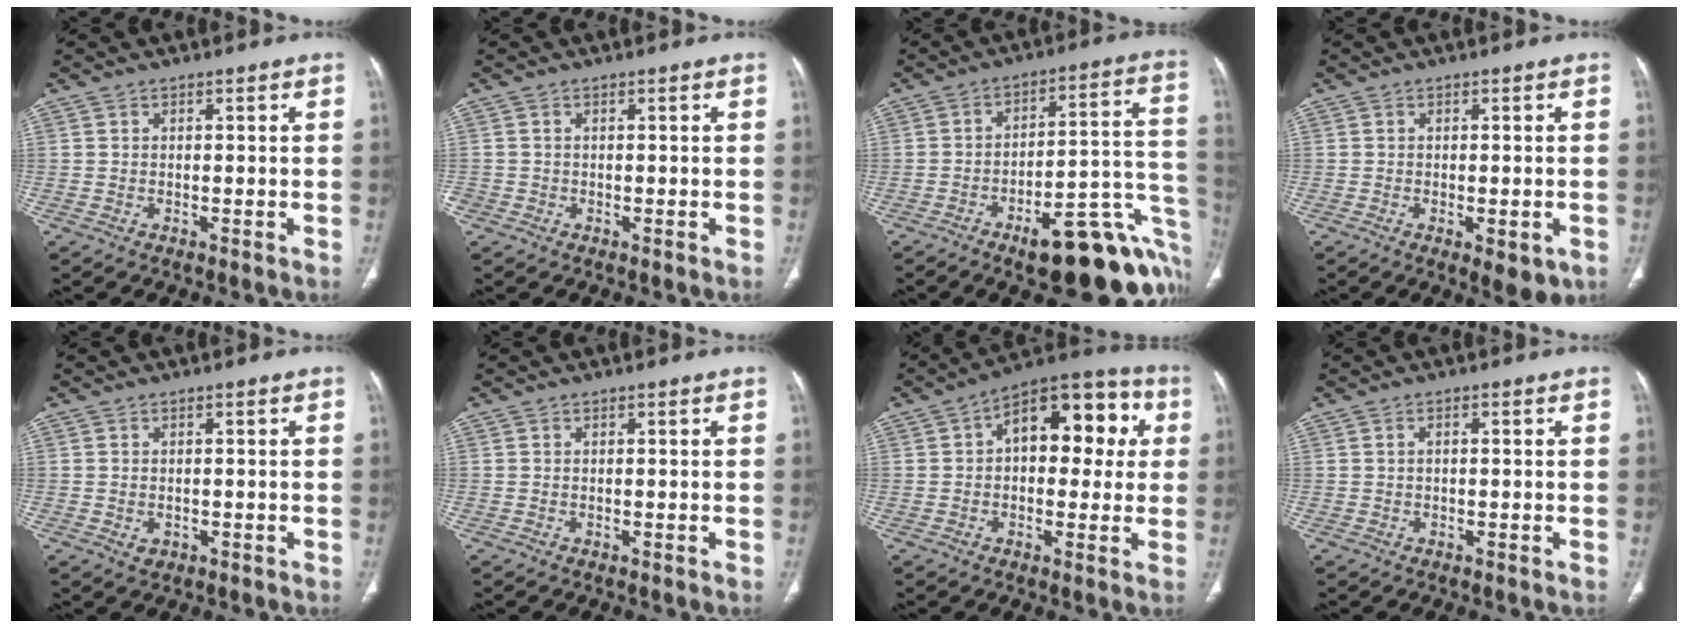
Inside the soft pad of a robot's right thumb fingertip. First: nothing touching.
{"total": 1.4, "force": [-0.5, 1.2, 0.4], "torque": [-0.005, 0.004, -0.009]}
{"total": 23.2, "force": [-10.8, 7.9, 19.0], "torque": [-0.161, 0.076, -0.140]}
{"total": 5.8, "force": [-2.3, 2.3, 4.8], "torque": [-0.059, 0.000, -0.022]}
{"total": 1.7, "force": [-0.5, 1.3, 0.9], "torque": [-0.010, 0.003, -0.001]}
{"total": 0.0}
{"total": 16.1, "force": [3.1, 9.3, 12.8], "torque": [-0.127, 0.039, 0.037]}
{"total": 0.7, "force": [0.0, 0.4, 0.6], "torque": [-0.009, 0.004, -0.002]}